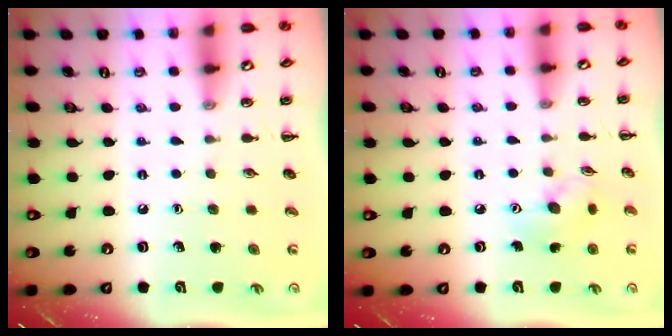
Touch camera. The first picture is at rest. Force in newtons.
{"total": 6.4, "press": 6.4, "slide": 0.3}